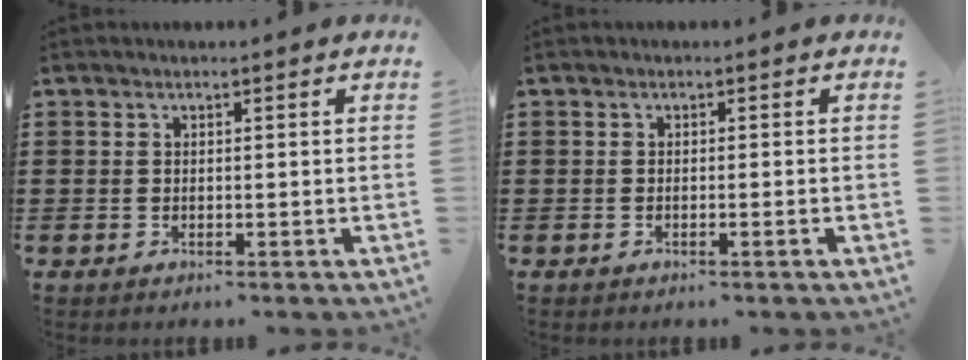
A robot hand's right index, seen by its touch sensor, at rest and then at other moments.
{"total": 0.5, "force": [-0.3, -0.1, 0.4], "torque": [-0.004, -0.003, -0.006]}